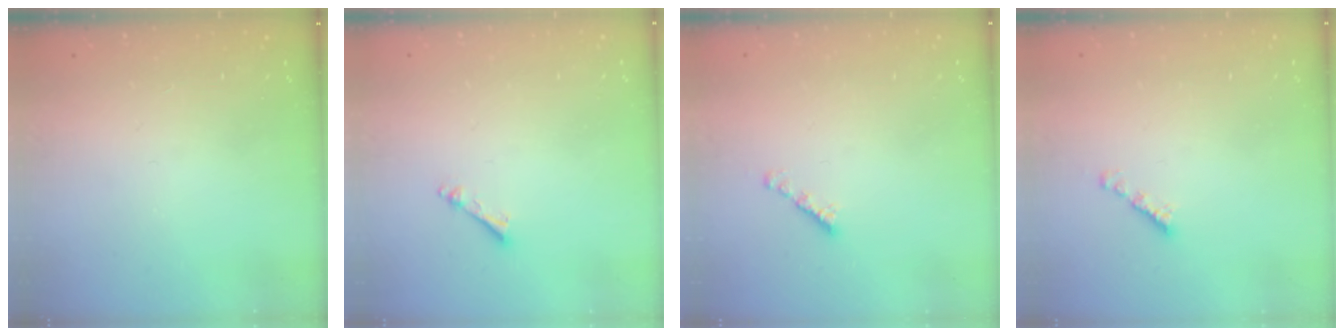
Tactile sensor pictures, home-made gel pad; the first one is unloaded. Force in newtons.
{"total": 2.4, "press": 2.3, "slide": 0.4}
{"total": 2.2, "press": 2.1, "slide": 0.7}
{"total": 2.1, "press": 2.0, "slide": 0.7}